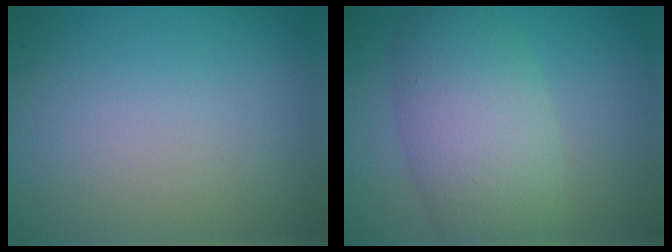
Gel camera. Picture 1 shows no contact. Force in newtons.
{"total": 7.0, "press": 7.0, "slide": 0.4}